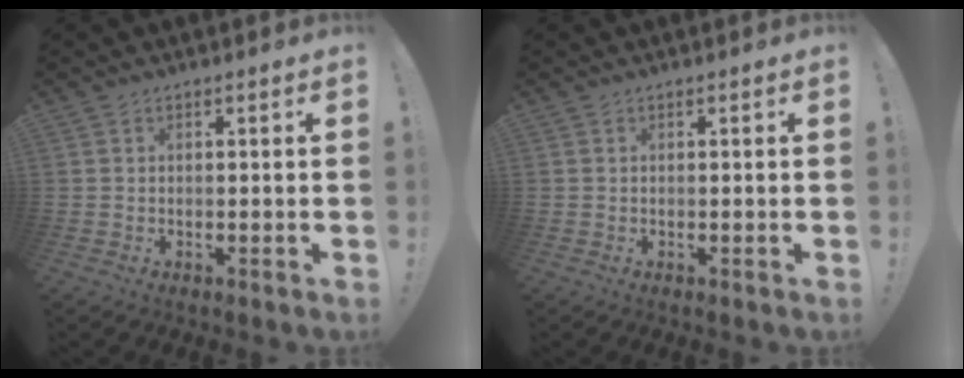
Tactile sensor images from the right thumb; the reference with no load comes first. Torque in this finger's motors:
{"motor_torque": [-0.04, -0.04, -0.08, 0.12, 0.03]}